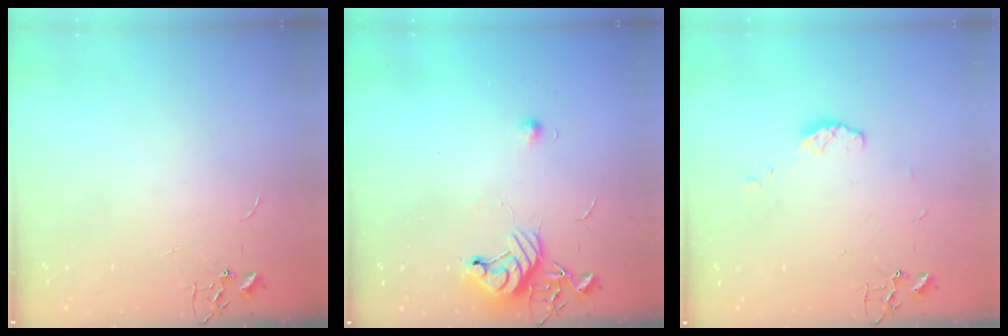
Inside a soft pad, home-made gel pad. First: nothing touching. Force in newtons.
{"total": 10.3, "press": 10.2, "slide": 1.2}
{"total": 6.0, "press": 6.0, "slide": 0.5}